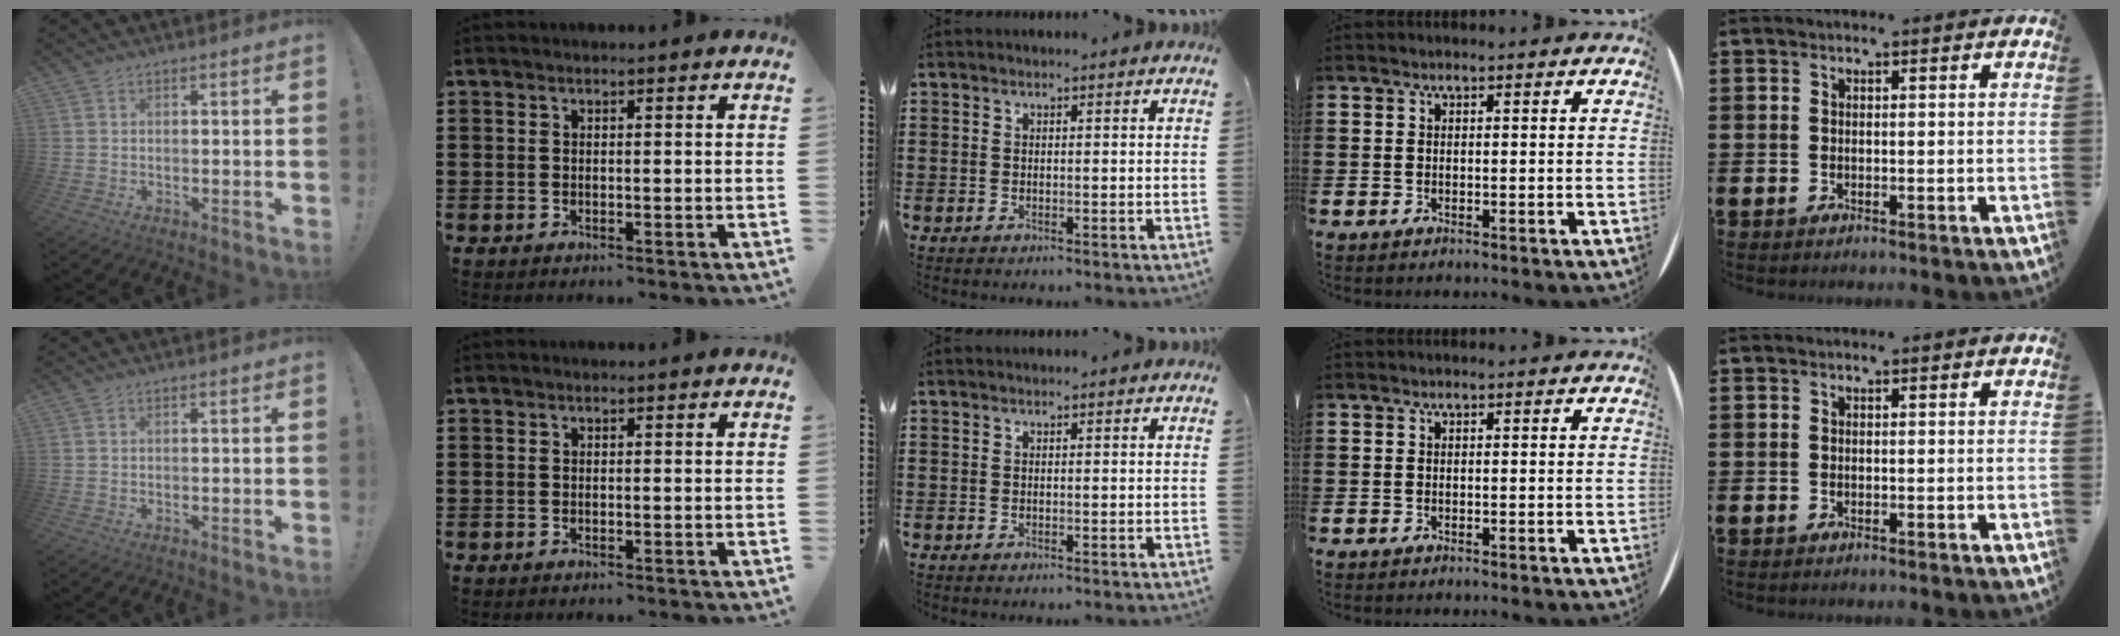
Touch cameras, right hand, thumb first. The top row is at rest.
{}